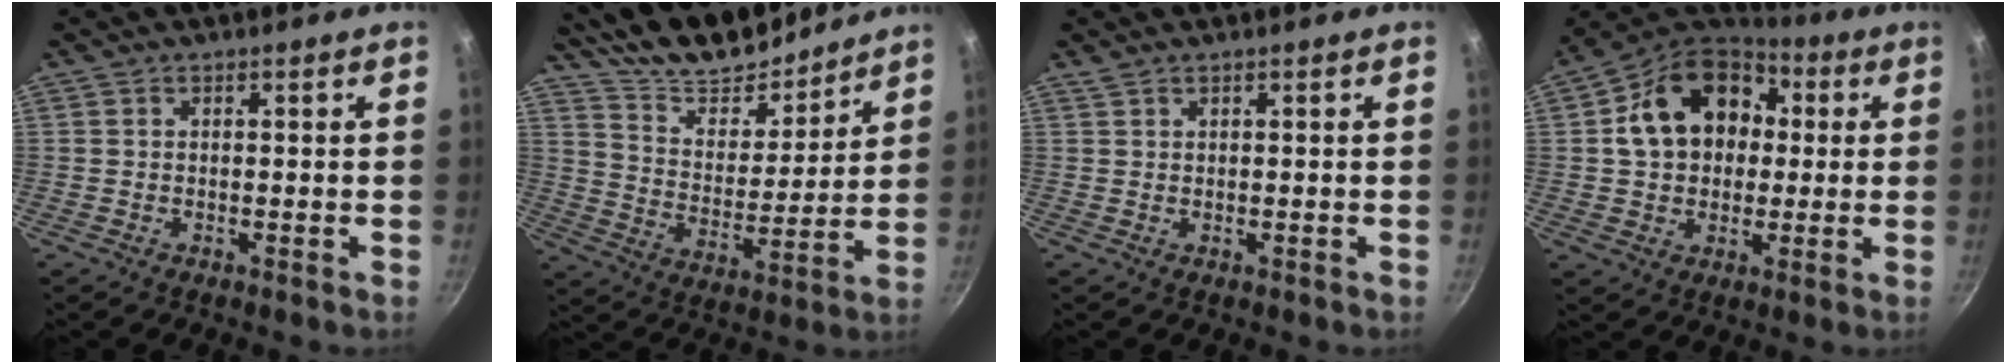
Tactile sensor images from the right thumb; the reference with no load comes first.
{"total": 18.4, "force": [16.0, 6.6, 6.3], "torque": [-0.060, -0.103, 0.267]}
{"total": 0.8, "force": [0.5, 0.0, 0.6], "torque": [-0.009, -0.003, 0.011]}
{"total": 18.2, "force": [3.1, 13.9, 11.4], "torque": [-0.175, 0.033, 0.040]}